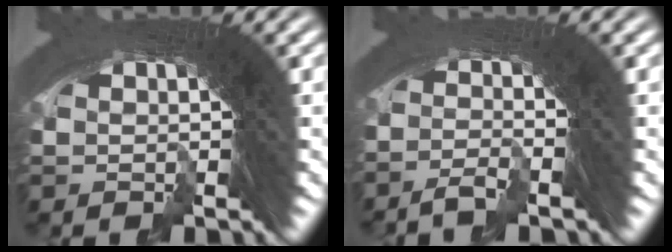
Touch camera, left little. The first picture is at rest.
{"total": 2.9, "force": [-1.8, -1.7, -1.5], "torque": [0.033, -0.002, -0.037]}